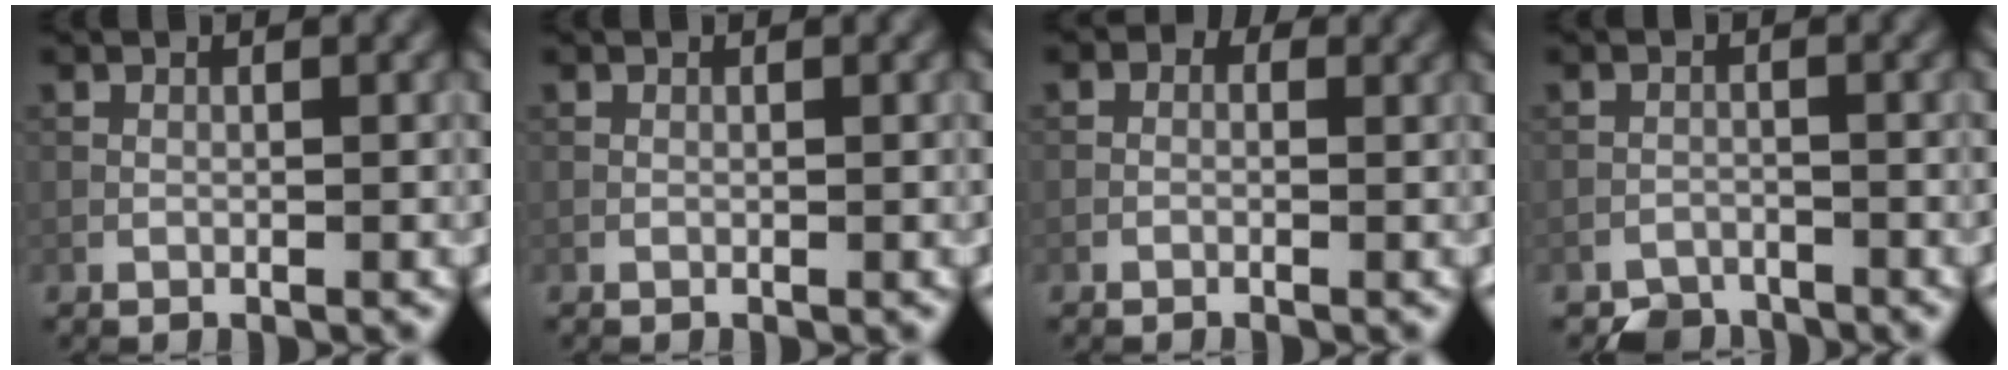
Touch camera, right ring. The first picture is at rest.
{"total": 0.0}
{"total": 1.6, "force": [0.3, 1.3, 0.9], "torque": [0.004, -0.004, -0.015]}
{"total": 2.3, "force": [-2.2, 0.7, -0.2], "torque": [0.008, 0.002, -0.039]}